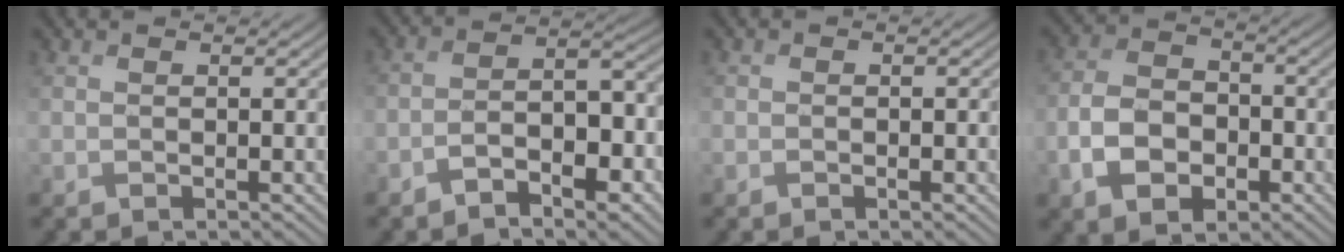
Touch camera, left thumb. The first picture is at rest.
{"total": 6.5, "force": [-4.4, 2.8, 3.9], "torque": [-0.052, 0.007, -0.084]}
{"total": 0.8, "force": [-0.5, 0.5, 0.3], "torque": [-0.002, 0.000, -0.005]}
{"total": 6.5, "force": [-3.2, 4.5, 3.5], "torque": [-0.070, -0.004, -0.066]}